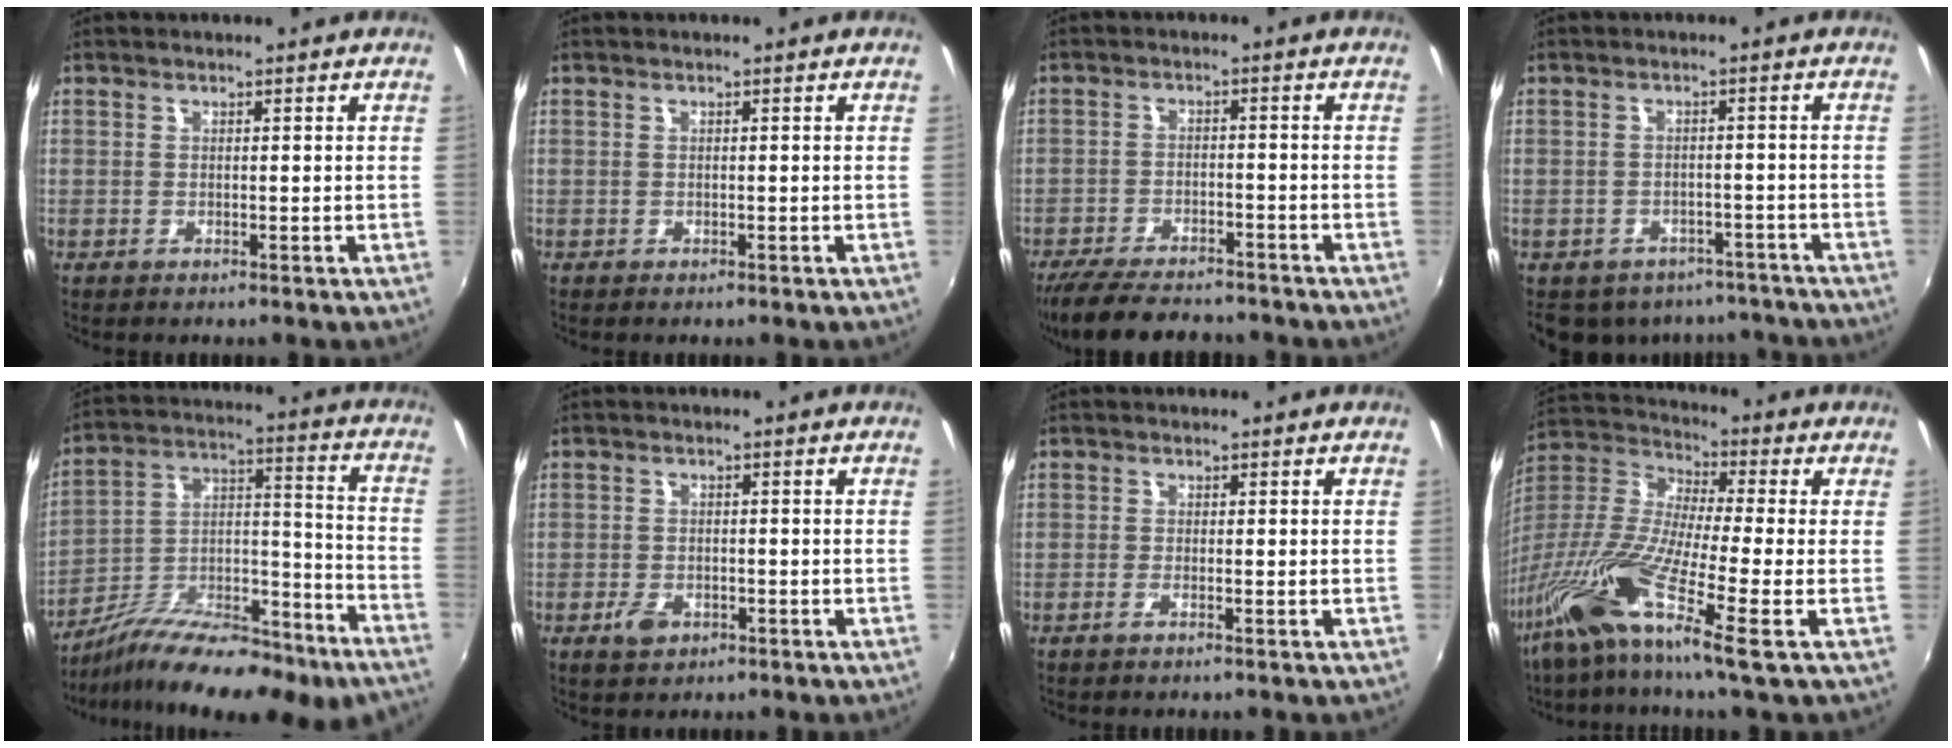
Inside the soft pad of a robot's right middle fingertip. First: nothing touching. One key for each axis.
{"total": 0.0}
{"total": 13.0, "fx": -11.1, "fy": 3.7, "fz": 5.8, "tx": -0.133, "ty": -0.026, "tz": -0.179}
{"total": 12.2, "fx": -9.2, "fy": 7.0, "fz": 3.9, "tx": -0.090, "ty": 0.005, "tz": -0.106}
{"total": 24.4, "fx": -16.6, "fy": 7.6, "fz": 16.1, "tx": -0.272, "ty": -0.018, "tz": -0.261}
{"total": 3.4, "fx": -1.8, "fy": 2.2, "fz": 1.9, "tx": -0.041, "ty": -0.005, "tz": -0.032}
{"total": 1.0, "fx": -0.7, "fy": -0.3, "fz": 0.7, "tx": -0.015, "ty": -0.003, "tz": -0.015}
{"total": 16.7, "fx": -9.5, "fy": 0.4, "fz": 13.7, "tx": -0.270, "ty": -0.035, "tz": -0.196}